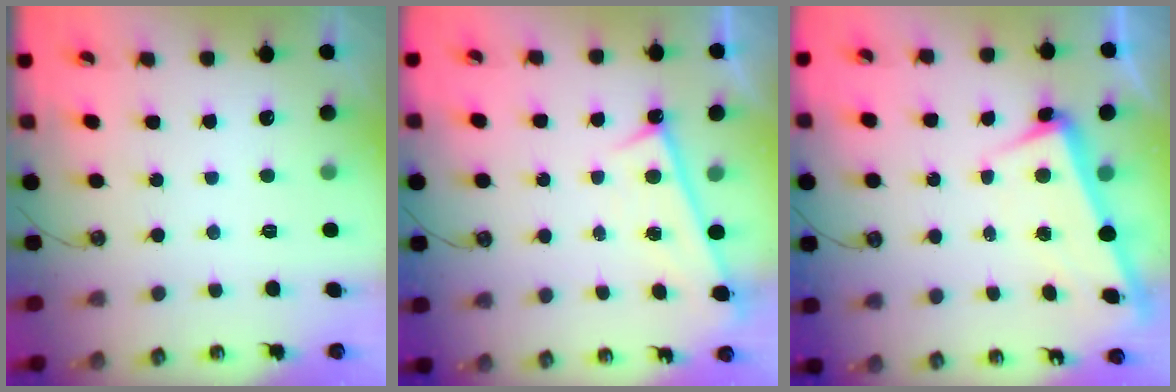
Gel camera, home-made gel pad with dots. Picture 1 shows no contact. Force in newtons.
{"total": 0.9, "press": 0.0, "slide": 0.9}
{"total": 3.1, "press": 2.9, "slide": 0.9}